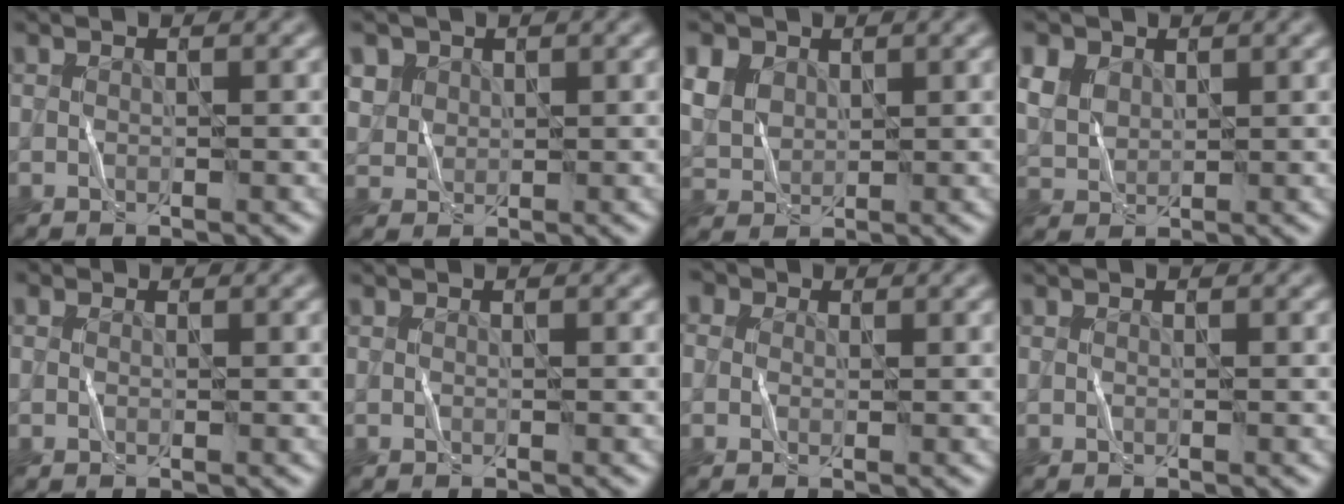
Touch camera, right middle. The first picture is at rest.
{"total": 2.0, "force": [1.3, 1.5, -0.2], "torque": [-0.010, 0.004, 0.024]}
{"total": 3.7, "force": [2.0, 2.7, 1.3], "torque": [-0.051, 0.013, 0.035]}
{"total": 2.8, "force": [1.7, 2.0, 0.9], "torque": [-0.036, 0.009, 0.029]}
{"total": 1.0, "force": [0.4, 0.8, 0.4], "torque": [0.003, 0.002, -0.009]}
{"total": 0.0}
{"total": 4.8, "force": [2.2, 3.5, 2.4], "torque": [-0.023, 0.036, -0.015]}
{"total": 0.0}